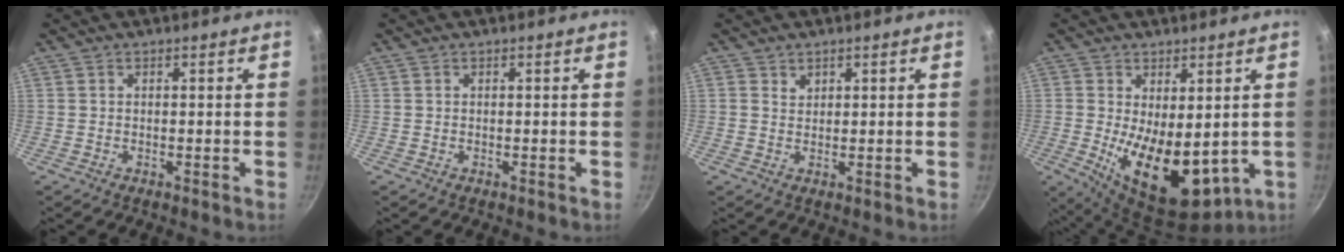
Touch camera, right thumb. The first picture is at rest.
{"total": 0.0}
{"total": 1.4, "force": [0.9, 1.1, 0.3], "torque": [0.002, -0.002, 0.014]}
{"total": 14.8, "force": [-0.7, 8.0, 12.5], "torque": [-0.182, -0.032, 0.011]}